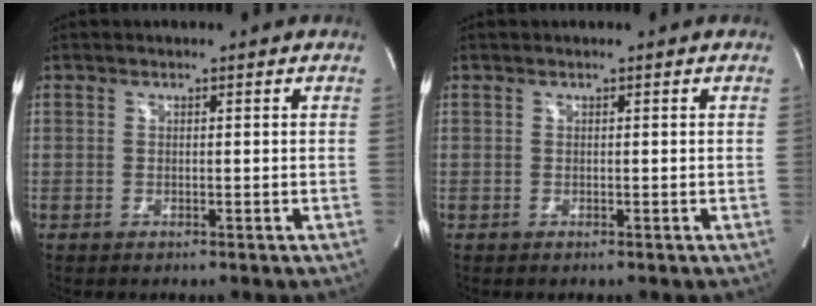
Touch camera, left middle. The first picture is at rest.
{"total": 0.0}